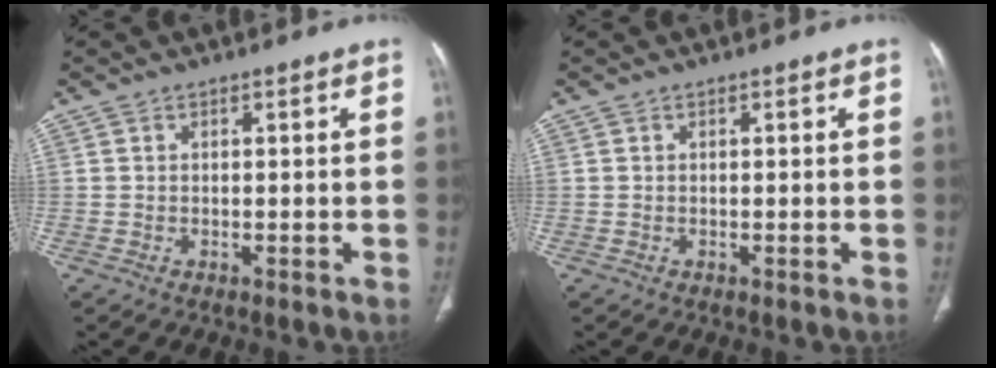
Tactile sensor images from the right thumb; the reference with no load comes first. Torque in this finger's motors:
{"motor_torque": [0.00, 0.00, 0.00, 0.00, 0.03]}